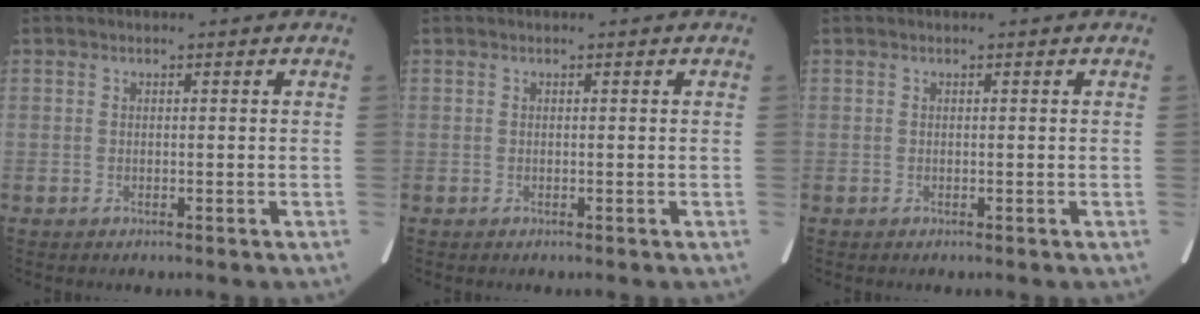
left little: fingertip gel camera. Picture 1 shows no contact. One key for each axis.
{"total": 0.0}
{"total": 0.0}